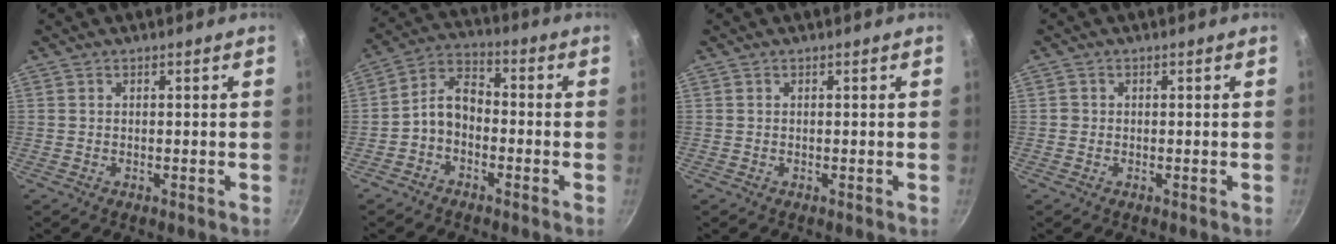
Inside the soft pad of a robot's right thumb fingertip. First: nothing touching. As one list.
[{"total": 7.1, "force": [-2.2, 4.9, 4.8], "torque": [-0.076, 0.045, -0.054]}, {"total": 0.0}, {"total": 0.7, "force": [-0.2, 0.7, 0.1], "torque": [0.000, 0.001, -0.005]}]